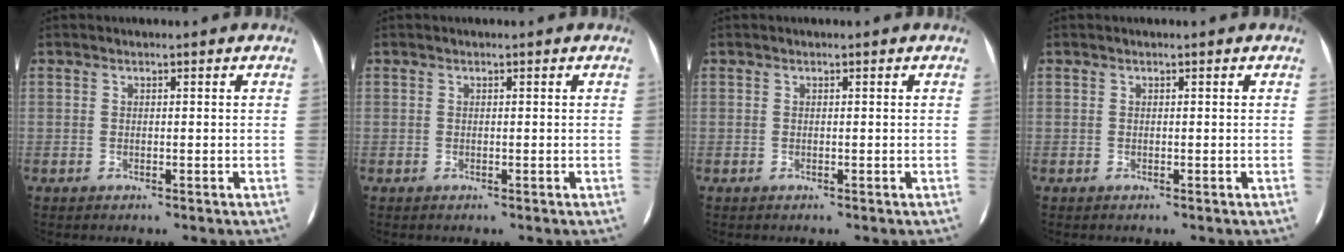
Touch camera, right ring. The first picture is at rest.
{"total": 0.0}
{"total": 0.0}
{"total": 0.0}